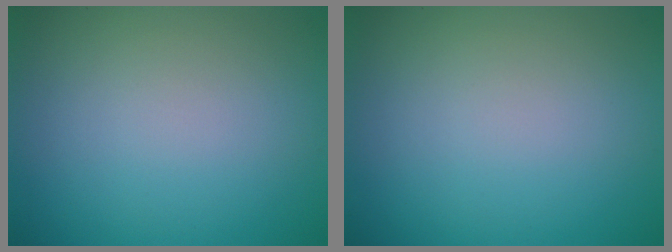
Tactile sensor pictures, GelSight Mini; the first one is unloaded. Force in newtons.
{"total": 0.0}